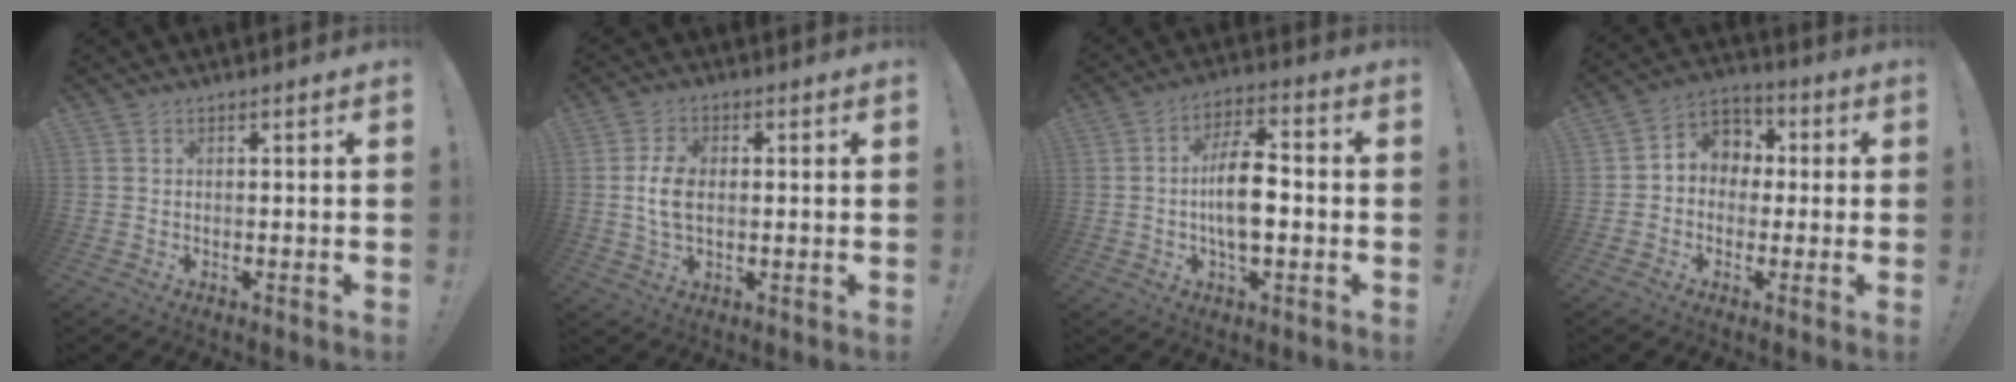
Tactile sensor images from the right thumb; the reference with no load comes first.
{"total": 7.1, "force": [-0.1, 4.4, 5.6], "torque": [-0.118, 0.001, -0.005]}
{"total": 12.0, "force": [-1.6, 6.3, 10.1], "torque": [-0.179, 0.010, -0.030]}
{"total": 6.9, "force": [-0.4, 6.4, 2.5], "torque": [-0.036, 0.011, 0.001]}